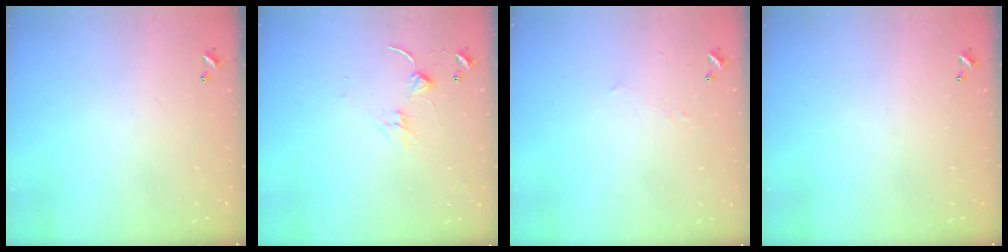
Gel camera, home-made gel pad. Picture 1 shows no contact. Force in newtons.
{"total": 0.6, "press": 0.5, "slide": 0.3}
{"total": 2.9, "press": 2.8, "slide": 0.4}
{"total": 0.0}